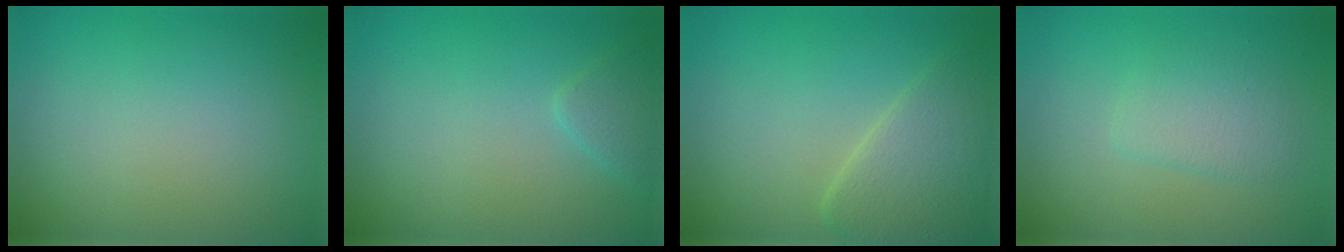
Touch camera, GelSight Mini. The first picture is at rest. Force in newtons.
{"total": 1.5, "press": 1.5, "slide": 0.1}
{"total": 4.2, "press": 4.2, "slide": 0.1}
{"total": 2.1, "press": 2.1, "slide": 0.1}